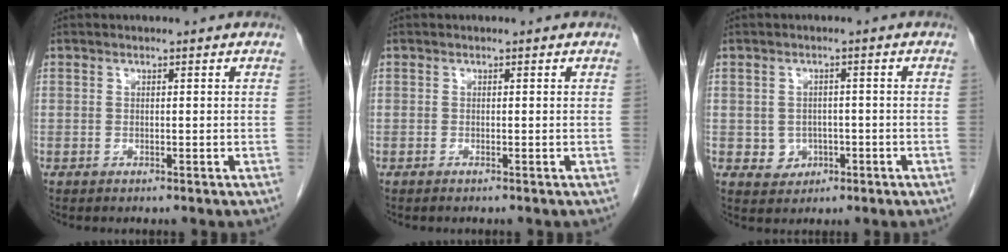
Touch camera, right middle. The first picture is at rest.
{"total": 0.0}
{"total": 3.3, "force": [-0.8, 3.0, 1.1], "torque": [-0.011, 0.006, 0.000]}